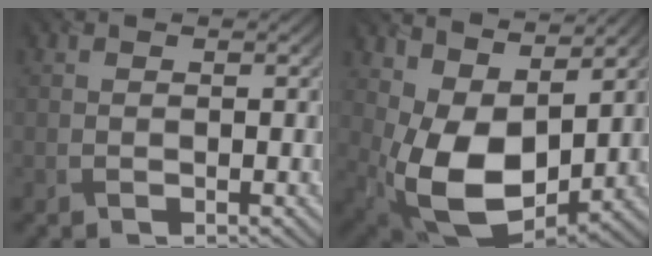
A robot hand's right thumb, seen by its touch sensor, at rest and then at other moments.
{"total": 12.1, "force": [3.4, 7.4, 8.9], "torque": [-0.194, -0.017, 0.069]}